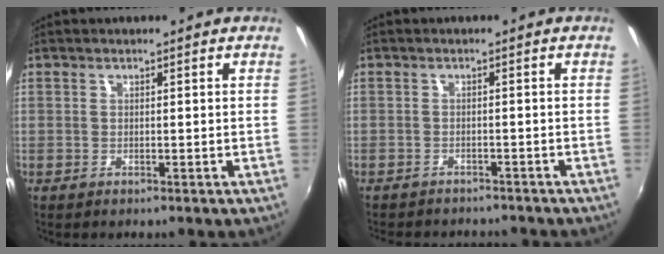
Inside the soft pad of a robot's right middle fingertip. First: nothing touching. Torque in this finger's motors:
{"motor_torque": [1.01, -1.13, 0.30, 0.06]}